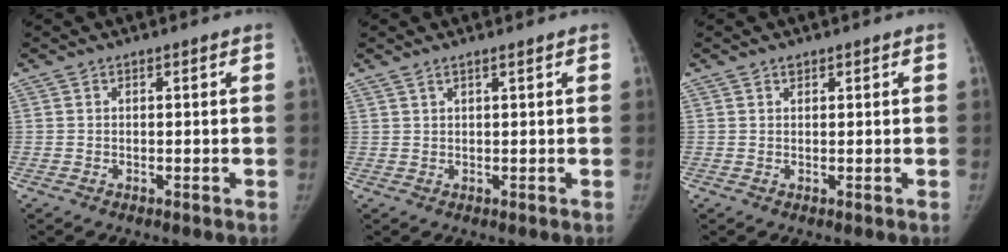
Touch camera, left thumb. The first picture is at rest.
{"total": 1.2, "force": [0.9, 0.2, 0.7], "torque": [-0.014, 0.001, 0.020]}
{"total": 0.8, "force": [0.5, 0.6, 0.2], "torque": [0.005, -0.003, 0.006]}